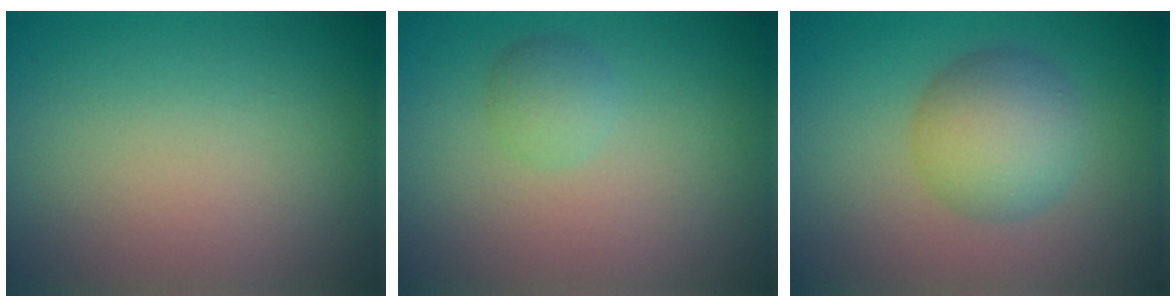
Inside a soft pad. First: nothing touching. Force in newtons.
{"total": 1.7, "press": 1.7, "slide": 0.1}
{"total": 5.3, "press": 5.3, "slide": 0.1}